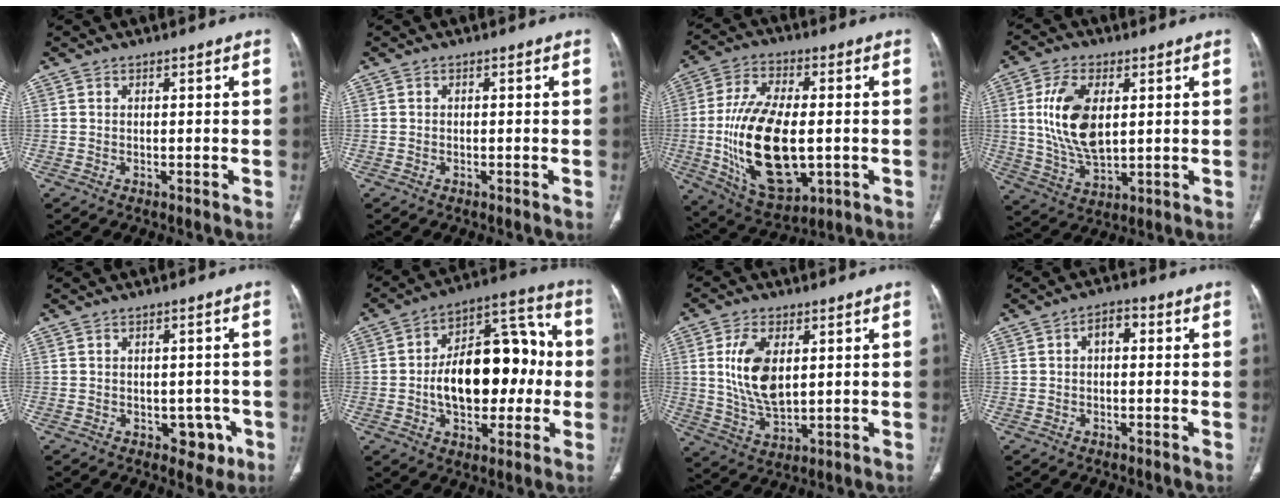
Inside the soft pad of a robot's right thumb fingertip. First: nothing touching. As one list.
[{"total": 0.0}, {"total": 21.1, "force": [-2.1, 10.7, 18.1], "torque": [-0.336, -0.006, -0.020]}, {"total": 13.2, "force": [2.2, 7.1, 10.9], "torque": [-0.209, -0.012, 0.050]}, {"total": 4.8, "force": [-1.8, 3.5, 2.8], "torque": [-0.008, 0.008, -0.017]}, {"total": 21.2, "force": [-1.0, 12.5, 17.1], "torque": [-0.226, 0.041, -0.012]}, {"total": 11.2, "force": [2.2, 6.1, 9.1], "torque": [-0.172, -0.016, 0.050]}, {"total": 3.6, "force": [0.4, 2.2, 2.9], "torque": [-0.036, 0.013, -0.001]}]